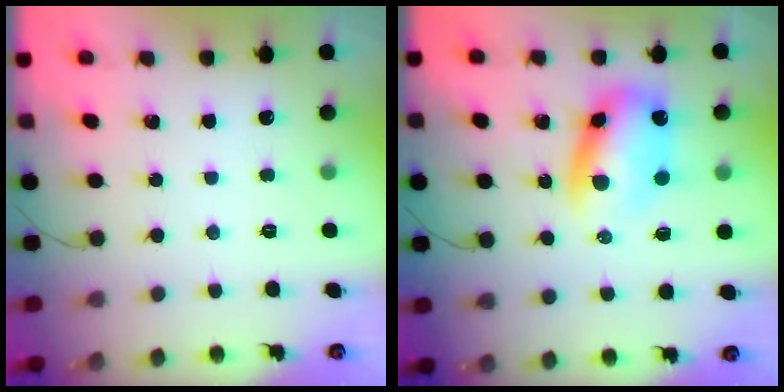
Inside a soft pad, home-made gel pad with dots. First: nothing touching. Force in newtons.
{"total": 8.9, "press": 8.5, "slide": 2.5}